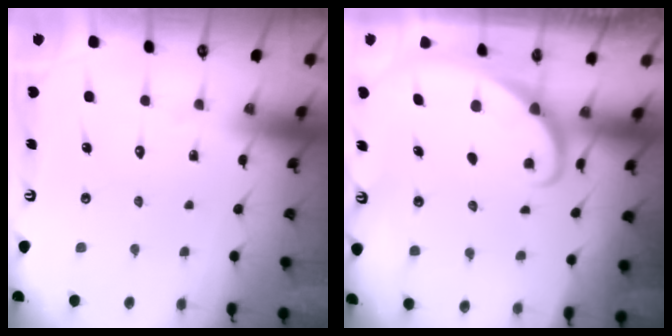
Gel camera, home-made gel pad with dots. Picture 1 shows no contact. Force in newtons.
{"total": 1.6, "press": 1.6, "slide": 0.1}